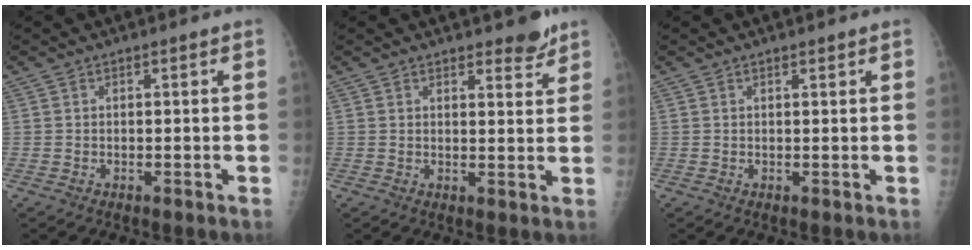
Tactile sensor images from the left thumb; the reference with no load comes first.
{"total": 3.8, "force": [3.1, 1.3, 1.7], "torque": [-0.003, -0.022, 0.042]}
{"total": 0.7, "force": [0.6, 0.2, 0.4], "torque": [-0.005, -0.003, 0.010]}